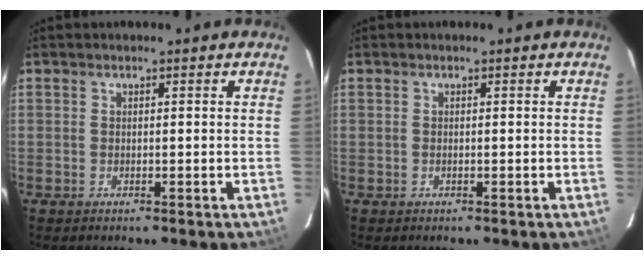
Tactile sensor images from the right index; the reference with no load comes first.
{"total": 0.0}